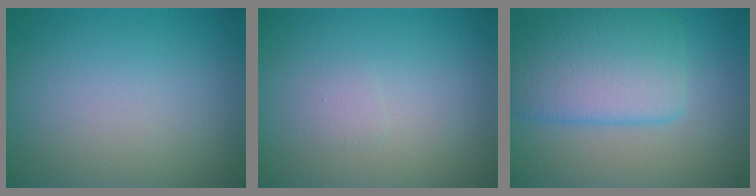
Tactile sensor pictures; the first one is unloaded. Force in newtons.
{"total": 0.6, "press": 0.6, "slide": 0.1}
{"total": 6.5, "press": 6.5, "slide": 0.1}